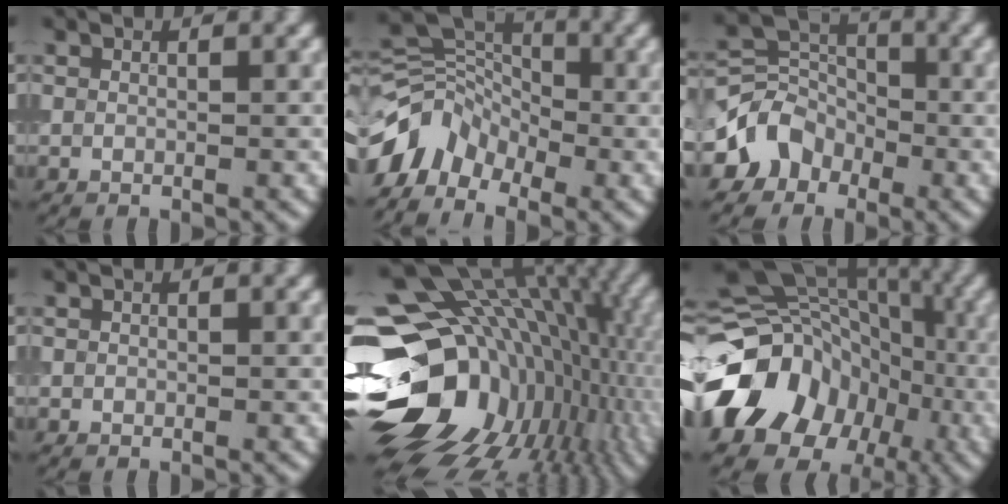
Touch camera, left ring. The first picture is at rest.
{"total": 4.7, "force": [-3.0, 3.1, 1.7], "torque": [-0.020, 0.003, -0.073]}
{"total": 4.1, "force": [-2.0, 3.4, 1.1], "torque": [-0.010, 0.007, -0.049]}
{"total": 0.0}
{"total": 19.4, "force": [-1.3, 14.1, 13.2], "torque": [-0.218, -0.026, 0.016]}
{"total": 14.5, "force": [-5.5, 11.6, 6.6], "torque": [-0.139, 0.003, -0.101]}